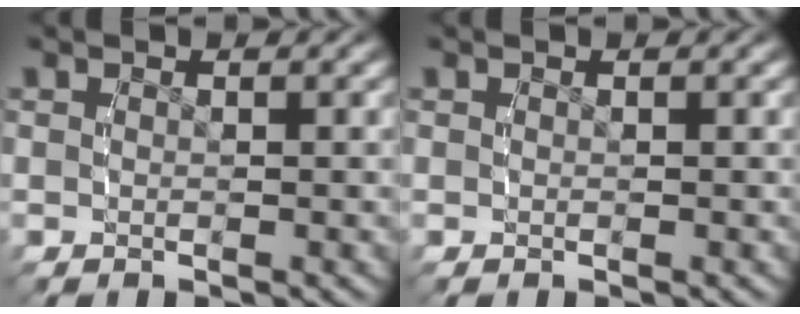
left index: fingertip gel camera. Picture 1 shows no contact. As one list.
[{"total": 0.0}]